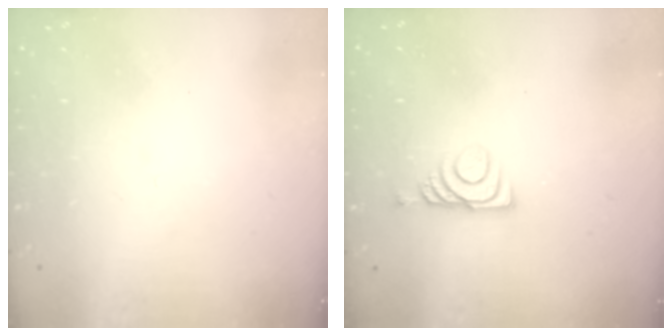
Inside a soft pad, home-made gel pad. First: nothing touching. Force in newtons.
{"total": 6.3, "press": 6.3, "slide": 0.9}